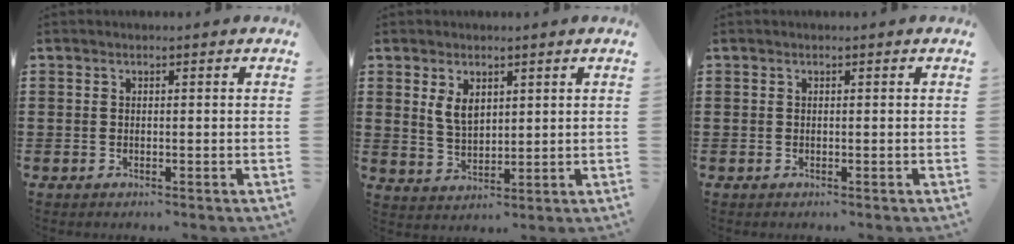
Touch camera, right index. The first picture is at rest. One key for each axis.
{"total": 4.0, "fx": 1.8, "fy": 2.4, "fz": 2.6, "tx": -0.050, "ty": 0.004, "tz": 0.031}
{"total": 0.0}